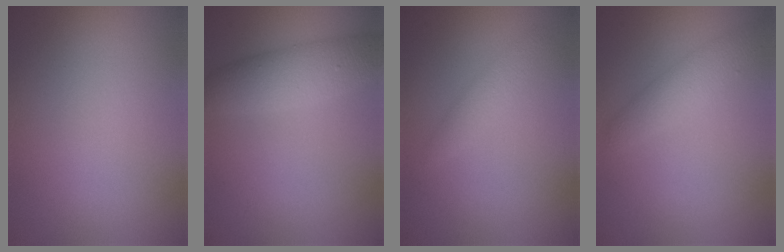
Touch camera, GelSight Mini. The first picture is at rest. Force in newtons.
{"total": 3.9, "press": 3.9, "slide": 0.1}
{"total": 1.5, "press": 1.5, "slide": 0.0}
{"total": 2.2, "press": 2.2, "slide": 0.1}